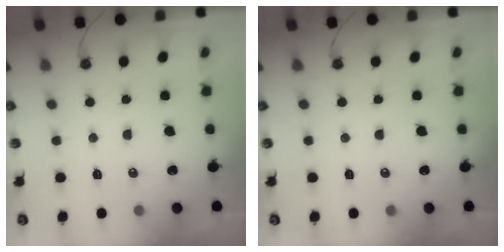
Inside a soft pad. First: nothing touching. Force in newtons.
{"total": 0.0}